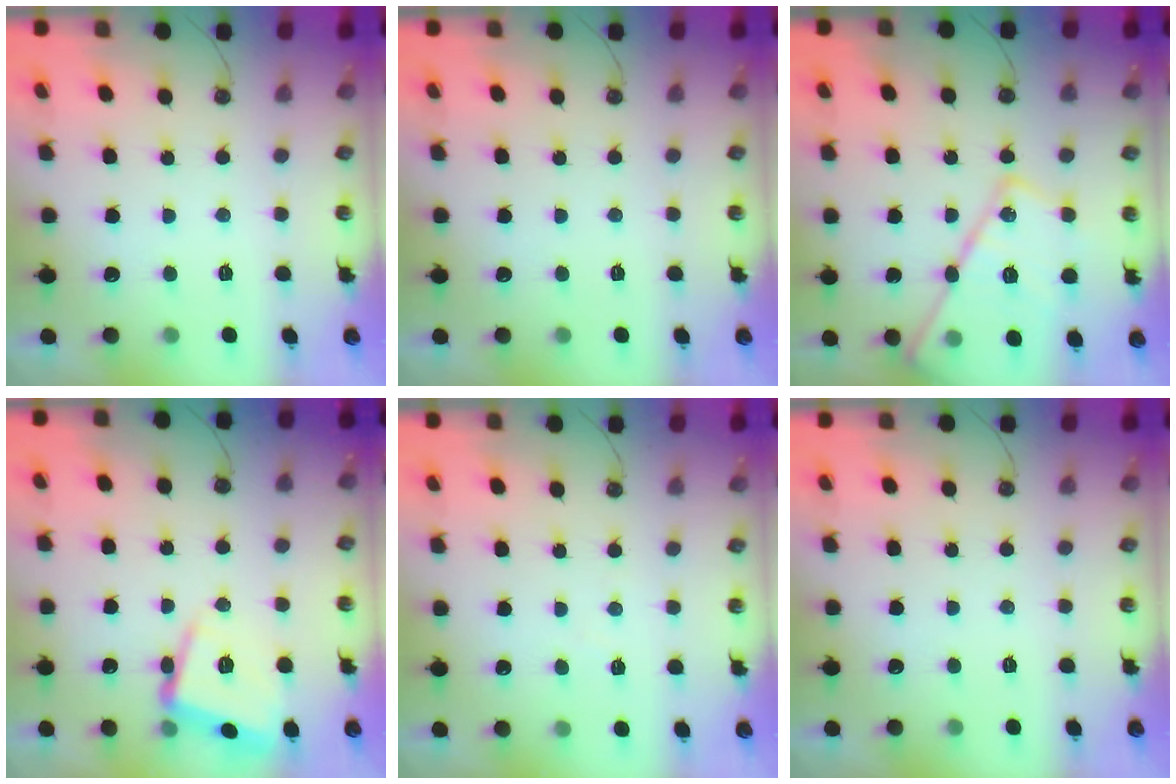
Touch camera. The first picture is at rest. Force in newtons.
{"total": 0.0}
{"total": 20.2, "press": 20.2, "slide": 1.6}
{"total": 15.0, "press": 15.0, "slide": 0.7}
{"total": 3.5, "press": 3.5, "slide": 0.6}
{"total": 0.0}